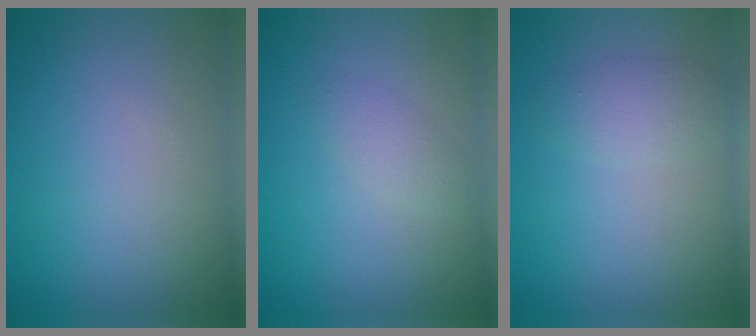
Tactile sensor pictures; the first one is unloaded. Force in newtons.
{"total": 1.5, "press": 1.5, "slide": 0.0}
{"total": 2.2, "press": 2.2, "slide": 0.1}